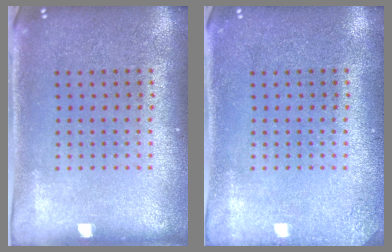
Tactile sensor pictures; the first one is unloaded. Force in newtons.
{"total": 1.4, "press": 1.4, "slide": 0.1}